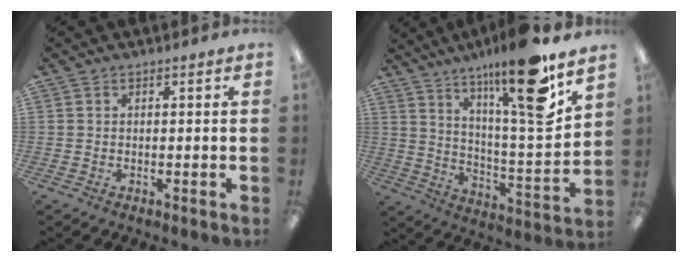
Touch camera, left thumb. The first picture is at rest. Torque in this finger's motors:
{"motor_torque": [2.71, 1.53, 1.79, -0.98, 0.31]}